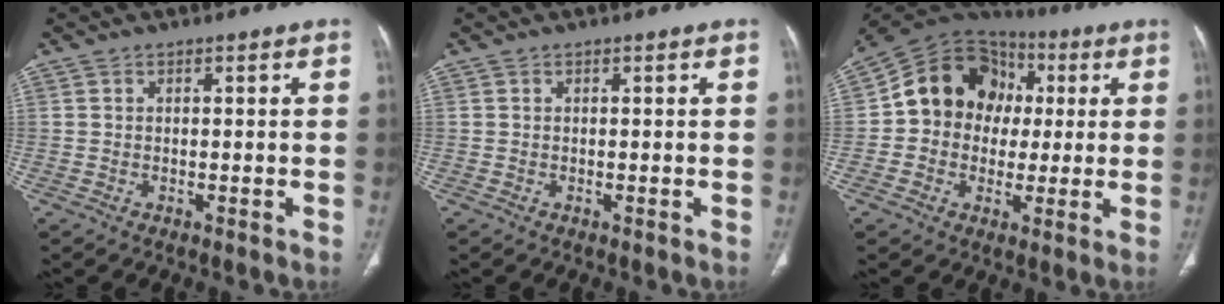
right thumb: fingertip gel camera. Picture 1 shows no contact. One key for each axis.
{"total": 0.0}
{"total": 16.0, "fx": 1.6, "fy": 13.6, "fz": 8.1, "tx": -0.101, "ty": 0.033, "tz": 0.022}